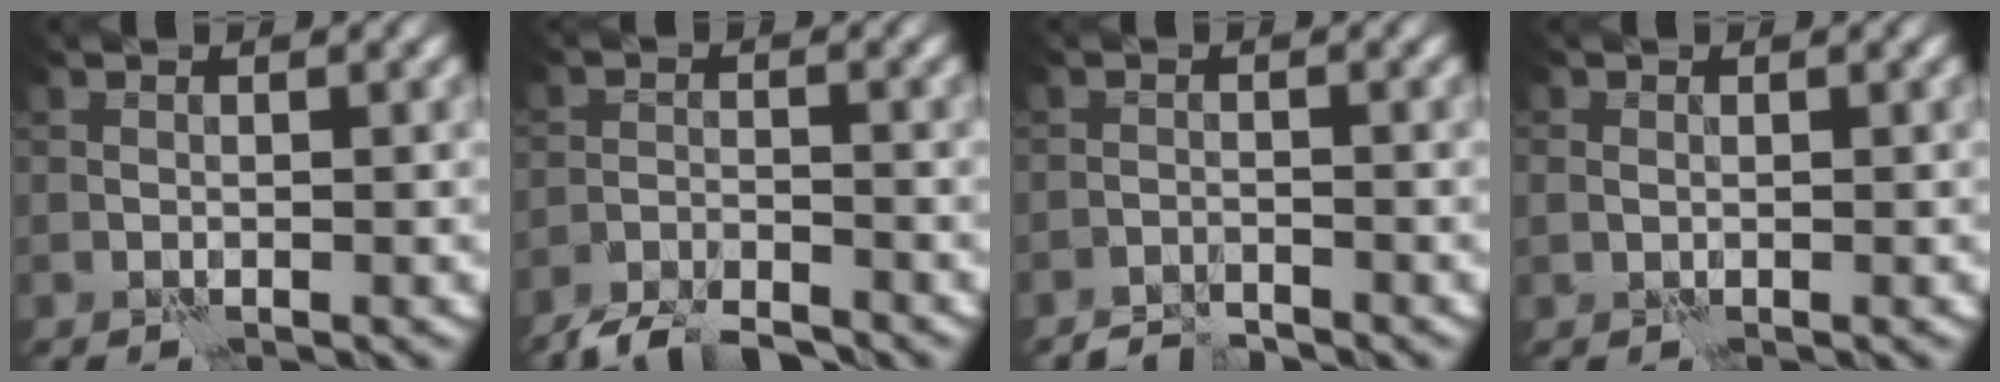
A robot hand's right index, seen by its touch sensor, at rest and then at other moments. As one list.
[{"total": 4.5, "force": [-4.2, 0.8, 1.4], "torque": [-0.024, -0.003, -0.081]}, {"total": 1.6, "force": [-1.6, 0.1, -0.2], "torque": [0.010, 0.006, -0.032]}, {"total": 0.8, "force": [0.2, 0.7, 0.3], "torque": [-0.006, 0.002, 0.004]}]